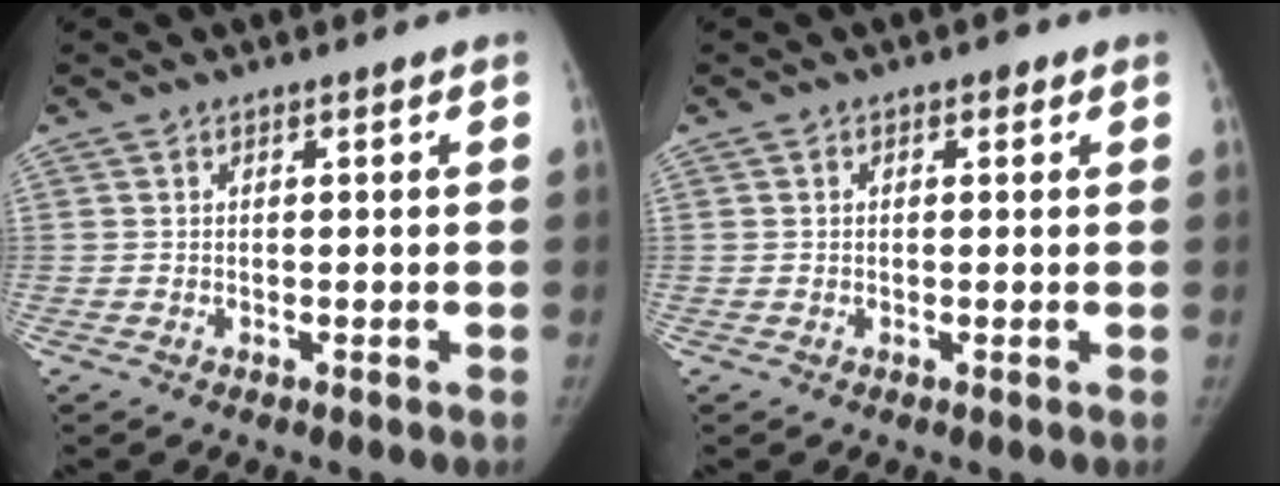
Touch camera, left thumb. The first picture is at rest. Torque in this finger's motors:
{"motor_torque": [0.12, 0.13, -0.34, 0.01, 0.06]}